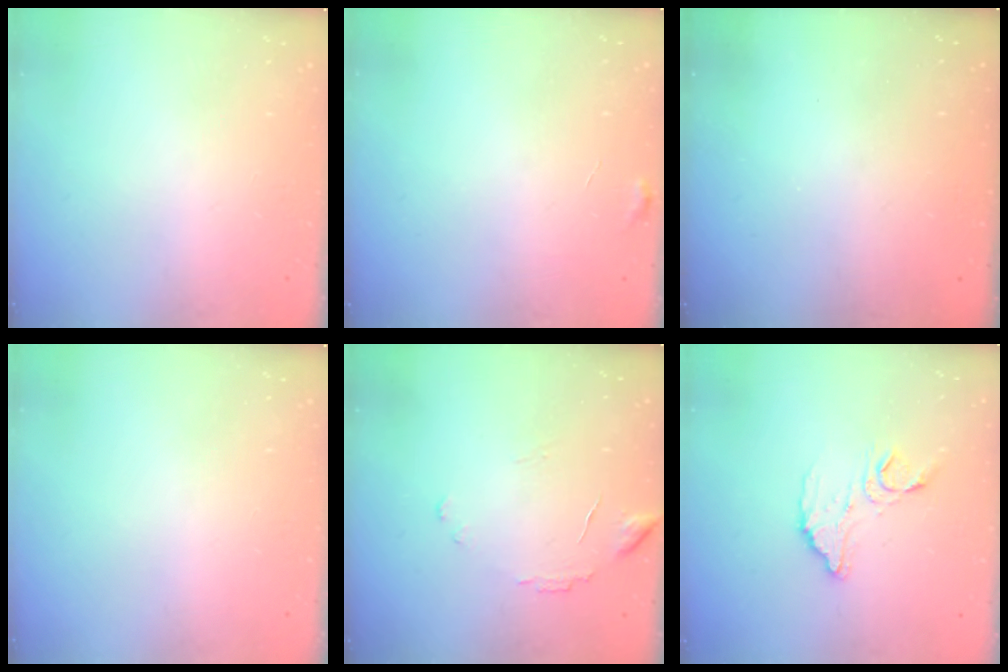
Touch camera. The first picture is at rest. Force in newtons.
{"total": 5.7, "press": 5.7, "slide": 0.3}
{"total": 3.1, "press": 3.1, "slide": 0.1}
{"total": 0.0}
{"total": 8.4, "press": 8.3, "slide": 0.5}
{"total": 12.0, "press": 12.0, "slide": 0.8}